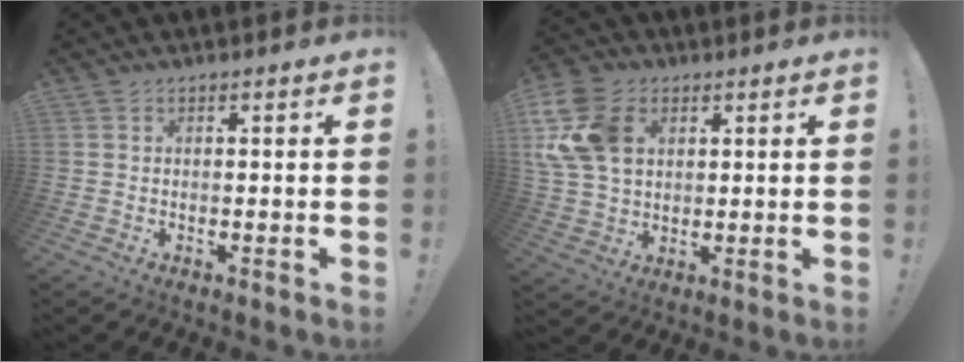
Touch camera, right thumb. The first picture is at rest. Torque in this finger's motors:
{"motor_torque": [0.83, 1.01, 1.25, 0.35, 0.14]}